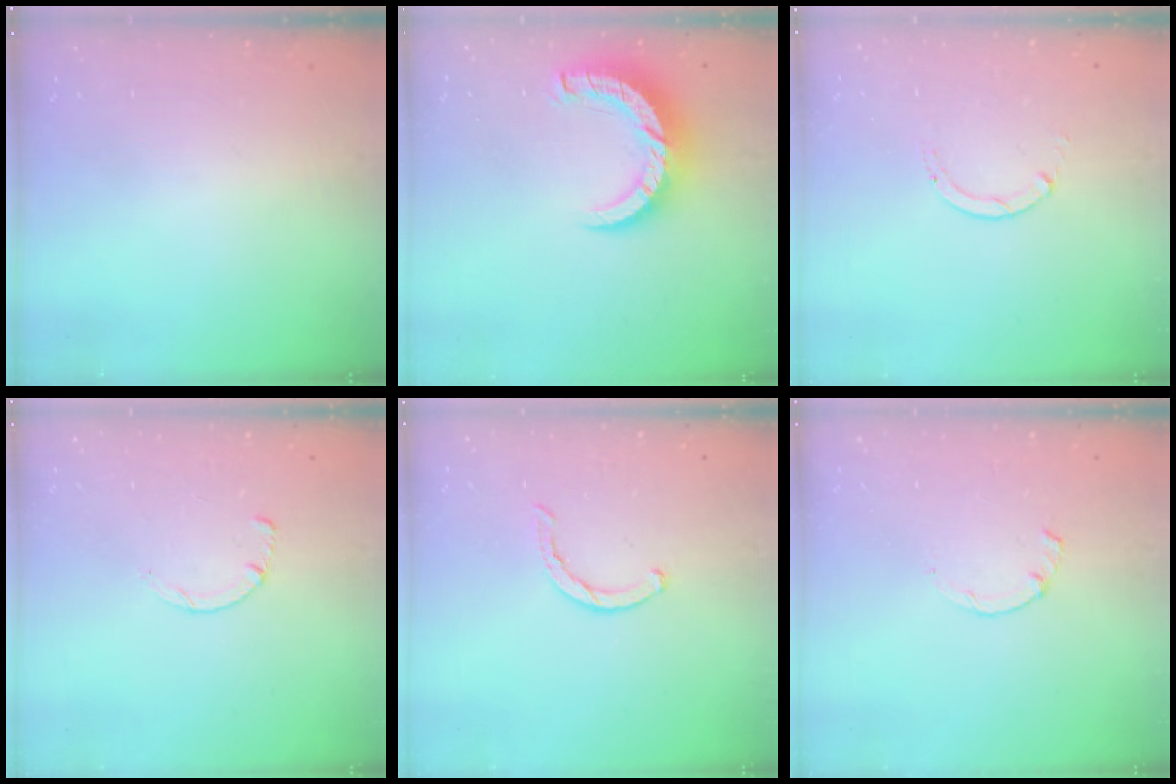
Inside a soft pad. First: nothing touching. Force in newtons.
{"total": 8.9, "press": 8.9, "slide": 0.9}
{"total": 0.8, "press": 0.7, "slide": 0.1}
{"total": 2.6, "press": 2.5, "slide": 0.3}
{"total": 1.8, "press": 1.8, "slide": 0.3}
{"total": 1.7, "press": 1.7, "slide": 0.3}